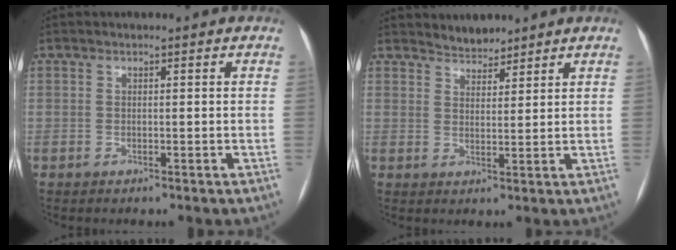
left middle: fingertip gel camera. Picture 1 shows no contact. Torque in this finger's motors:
{"motor_torque": [0.09, -0.15, -0.01, -0.01]}